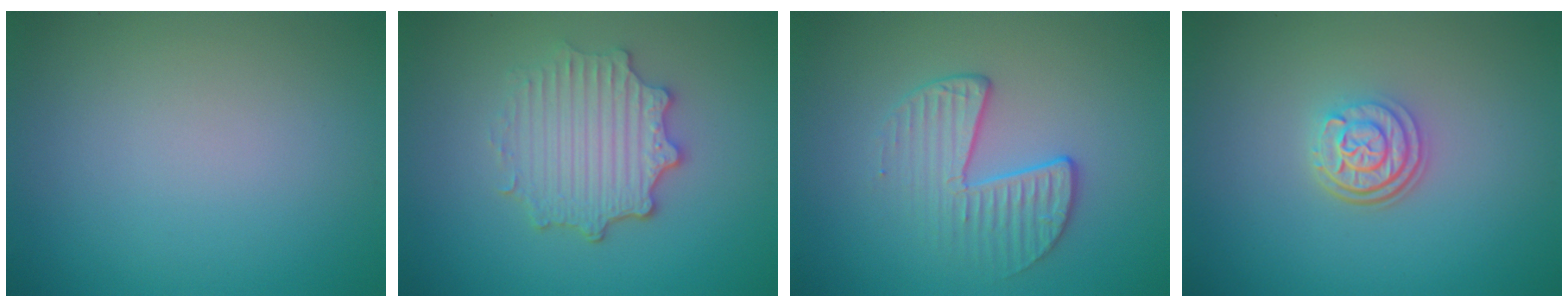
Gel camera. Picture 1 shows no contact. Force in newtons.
{"total": 4.4, "press": 3.6, "slide": 2.4}
{"total": 2.8, "press": 2.0, "slide": 1.9}
{"total": 3.1, "press": 2.4, "slide": 2.0}